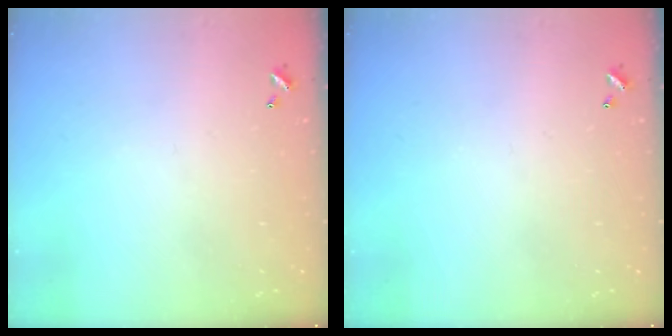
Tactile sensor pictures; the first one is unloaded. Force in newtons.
{"total": 0.0}